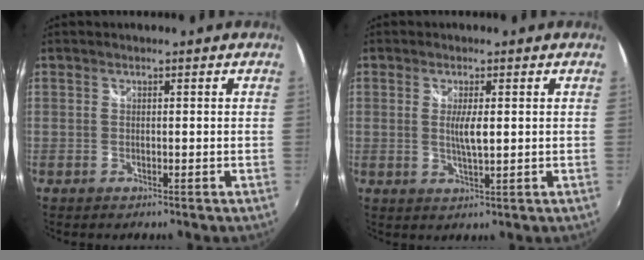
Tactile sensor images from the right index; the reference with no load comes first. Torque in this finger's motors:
{"motor_torque": [0.62, 0.15, 0.25, 0.08]}